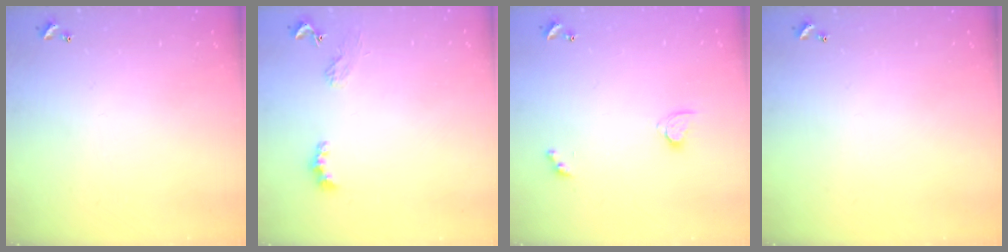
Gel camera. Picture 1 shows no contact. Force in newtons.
{"total": 2.4, "press": 2.3, "slide": 0.5}
{"total": 2.8, "press": 2.8, "slide": 0.3}
{"total": 0.0}